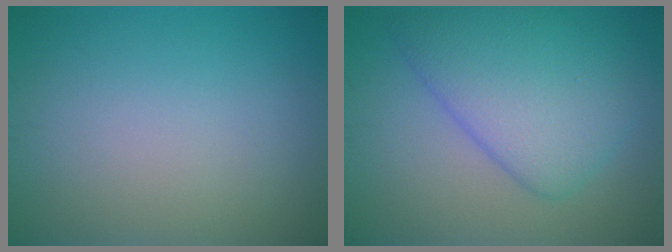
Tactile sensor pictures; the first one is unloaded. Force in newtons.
{"total": 7.2, "press": 7.2, "slide": 0.3}